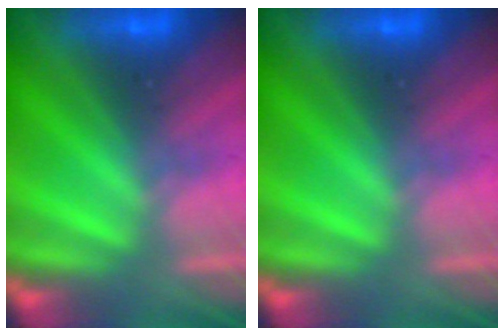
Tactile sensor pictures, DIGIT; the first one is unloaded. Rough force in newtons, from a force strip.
{"total": 0.0}